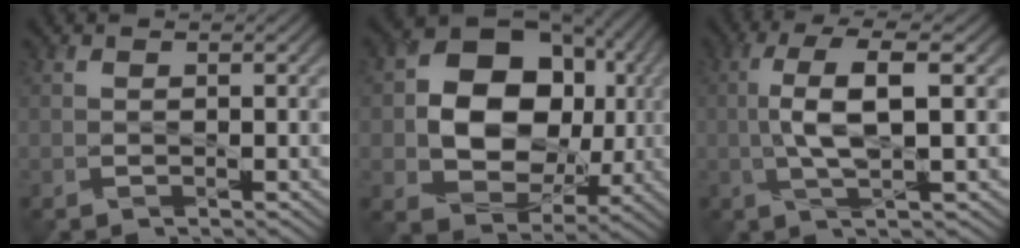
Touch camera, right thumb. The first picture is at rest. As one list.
[{"total": 14.0, "force": [0.9, 10.9, 8.8], "torque": [-0.153, -0.007, 0.020]}, {"total": 6.5, "force": [0.4, 1.5, 6.3], "torque": [-0.132, 0.011, 0.004]}]